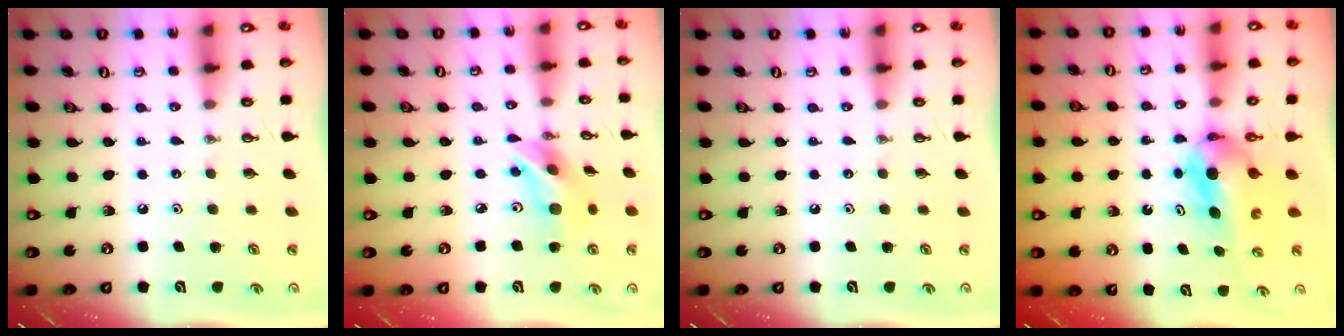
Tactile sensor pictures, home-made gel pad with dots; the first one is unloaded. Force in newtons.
{"total": 13.4, "press": 13.0, "slide": 3.3}
{"total": 0.0}
{"total": 5.8, "press": 4.9, "slide": 3.1}